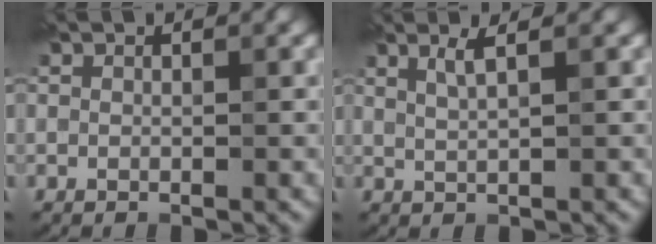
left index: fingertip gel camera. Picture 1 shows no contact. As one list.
[{"total": 1.6, "force": [1.0, 0.2, 1.3], "torque": [-0.022, 0.010, 0.014]}]